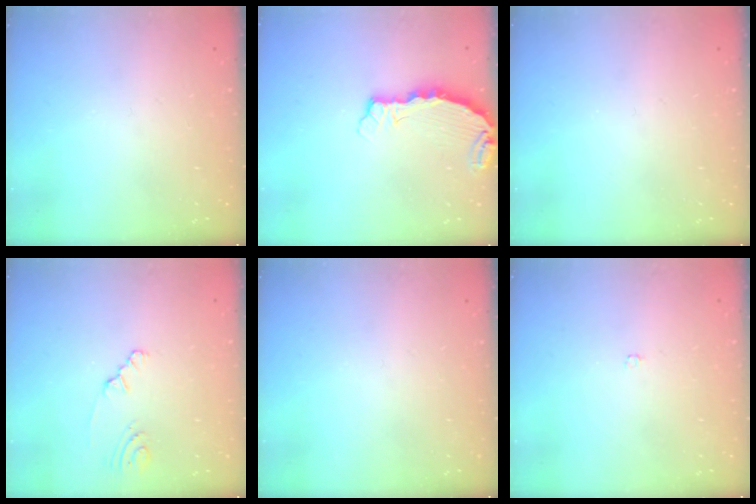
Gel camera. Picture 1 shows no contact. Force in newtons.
{"total": 6.0, "press": 6.0, "slide": 0.5}
{"total": 0.0}
{"total": 1.5, "press": 1.5, "slide": 0.2}
{"total": 0.0}
{"total": 1.9, "press": 1.9, "slide": 0.3}